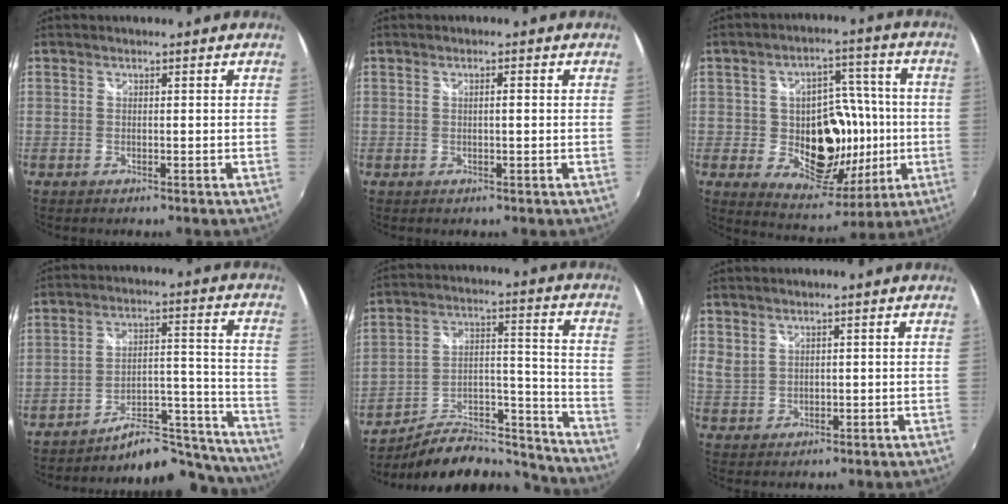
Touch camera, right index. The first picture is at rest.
{"total": 1.4, "force": [0.2, 0.1, 1.4], "torque": [-0.024, 0.002, 0.000]}
{"total": 17.1, "force": [-1.6, 12.7, 11.3], "torque": [-0.204, 0.013, -0.005]}
{"total": 18.7, "force": [-18.0, 4.2, 3.2], "torque": [-0.026, 0.061, -0.244]}
{"total": 18.4, "force": [-16.1, 6.1, 6.6], "torque": [-0.100, 0.040, -0.228]}
{"total": 3.2, "force": [2.0, 2.1, 1.2], "torque": [-0.018, 0.000, 0.044]}